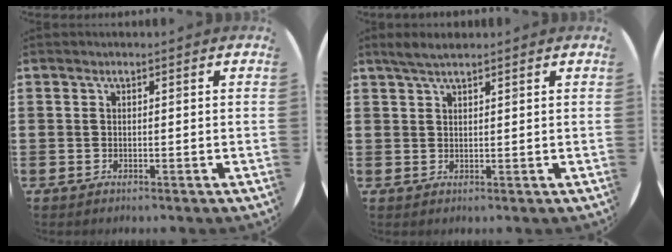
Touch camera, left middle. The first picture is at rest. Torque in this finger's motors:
{"motor_torque": [0.17, -0.09, 0.04, 0.00]}